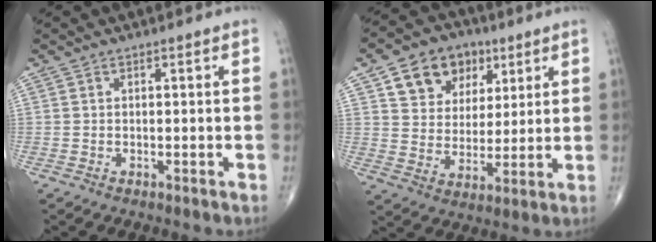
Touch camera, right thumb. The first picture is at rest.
{"total": 12.7, "force": [6.1, 9.6, 5.7], "torque": [-0.056, -0.015, 0.105]}